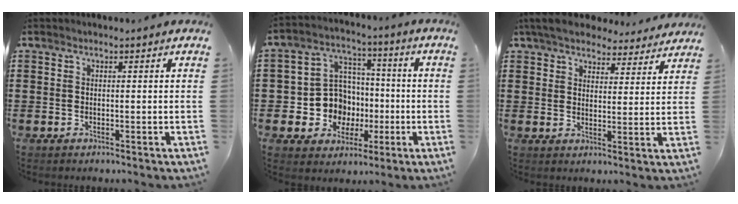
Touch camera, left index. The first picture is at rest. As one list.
[{"total": 9.7, "force": [-0.9, 9.2, 2.9], "torque": [-0.107, 0.007, -0.009]}, {"total": 6.2, "force": [5.7, 1.3, 1.8], "torque": [-0.058, -0.021, 0.104]}]